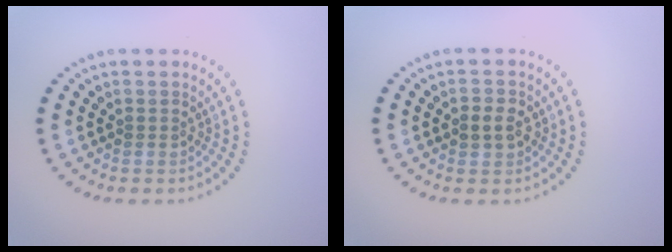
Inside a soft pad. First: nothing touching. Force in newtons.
{"total": 2.1, "press": 2.1, "slide": 0.3}